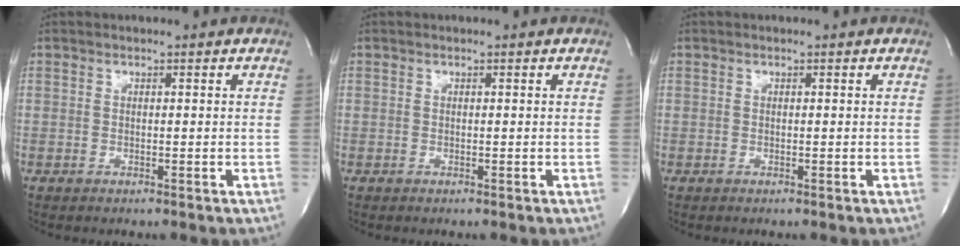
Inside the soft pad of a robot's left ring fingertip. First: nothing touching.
{"total": 0.0}
{"total": 0.0}